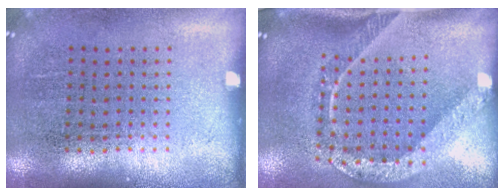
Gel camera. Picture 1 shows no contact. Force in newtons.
{"total": 2.4, "press": 1.7, "slide": 1.7}